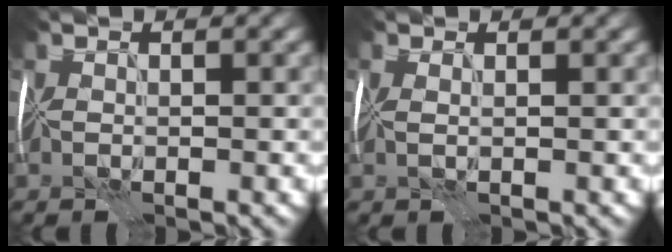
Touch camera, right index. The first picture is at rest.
{"total": 1.4, "force": [0.9, 0.6, 0.8], "torque": [-0.010, 0.014, 0.004]}